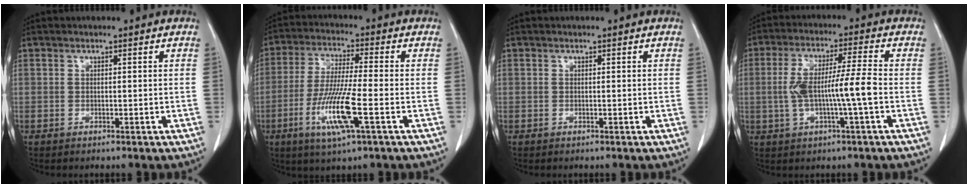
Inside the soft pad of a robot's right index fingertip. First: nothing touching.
{"total": 10.9, "force": [-3.8, 0.3, 10.2], "torque": [-0.207, -0.019, -0.075]}
{"total": 0.0}
{"total": 8.9, "force": [-1.3, 0.1, 8.8], "torque": [-0.172, 0.014, -0.023]}